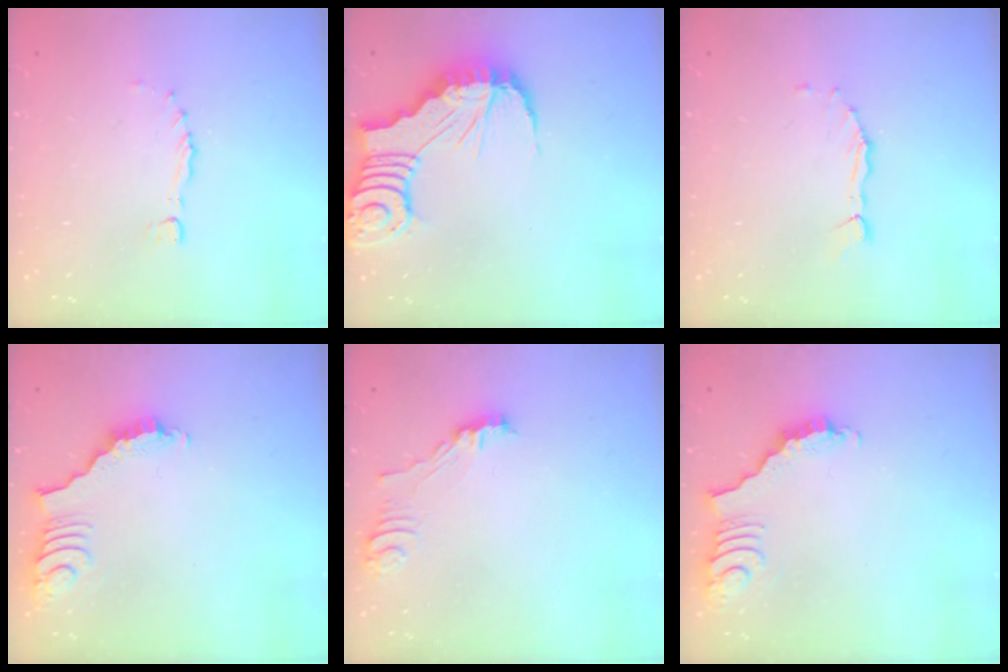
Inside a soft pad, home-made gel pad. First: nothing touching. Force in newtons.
{"total": 12.7, "press": 12.6, "slide": 1.4}
{"total": 1.7, "press": 1.7, "slide": 0.2}
{"total": 2.5, "press": 2.5, "slide": 0.3}
{"total": 3.4, "press": 3.4, "slide": 0.3}
{"total": 3.8, "press": 3.7, "slide": 0.6}